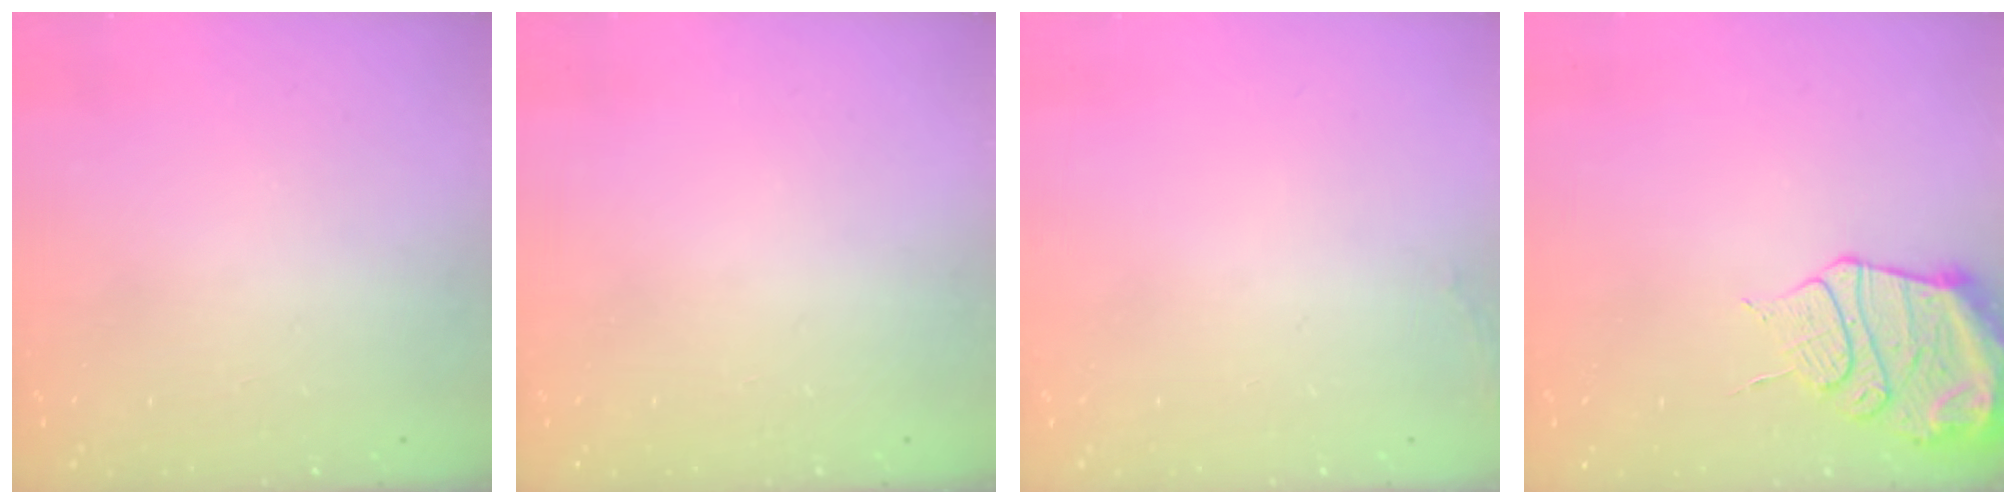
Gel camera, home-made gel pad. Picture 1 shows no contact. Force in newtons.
{"total": 0.0}
{"total": 7.0, "press": 4.6, "slide": 5.3}
{"total": 13.1, "press": 13.0, "slide": 1.6}